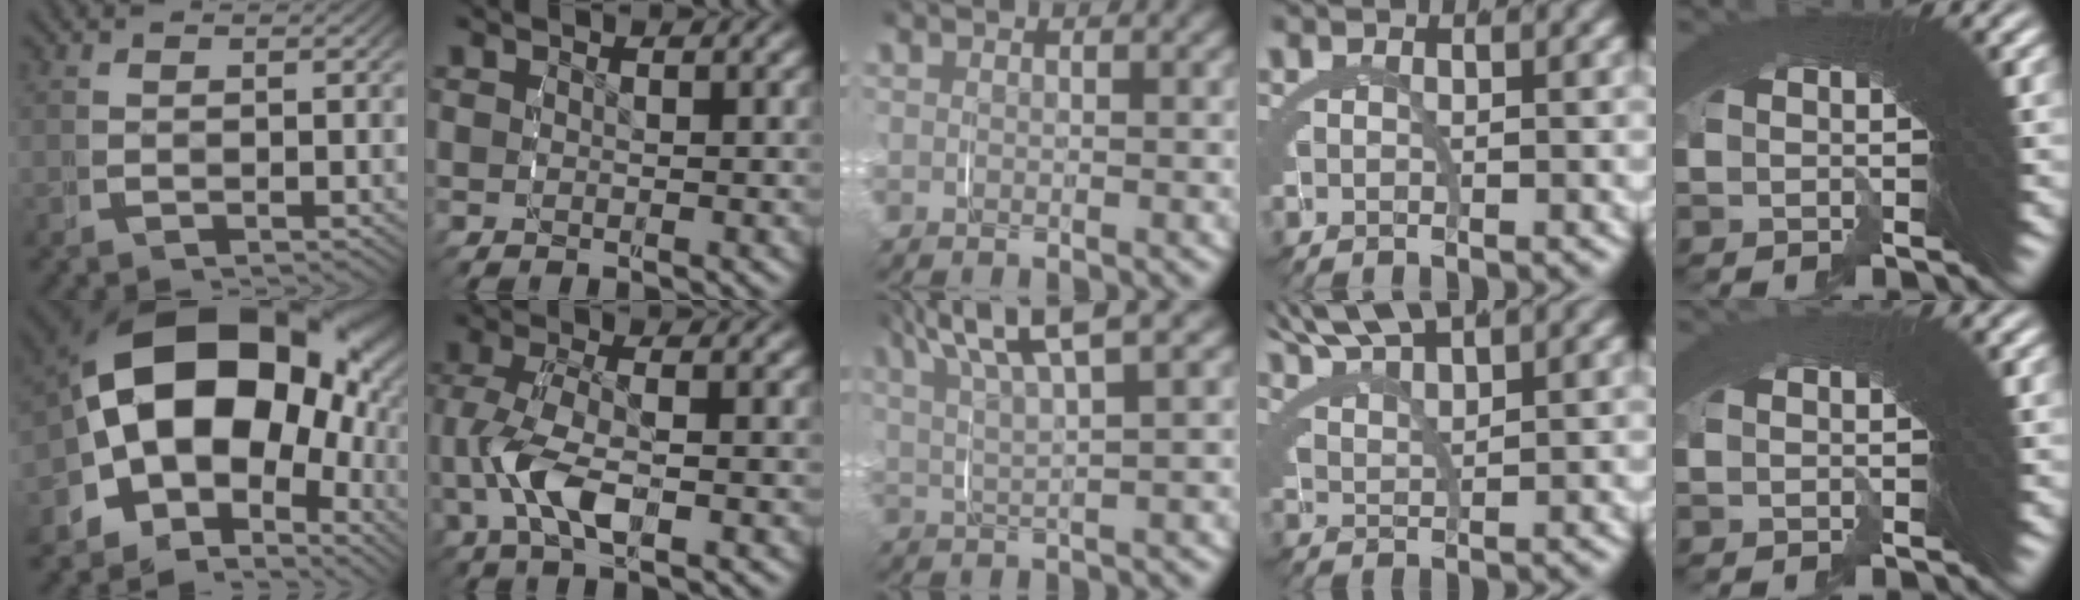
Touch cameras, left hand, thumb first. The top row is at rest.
{"thumb": {"total": 21.4, "force": [1.5, 14.4, 15.8], "torque": [-0.269, -0.039, 0.027]}, "index": {"total": 4.2, "force": [-0.5, 1.8, 3.7], "torque": [-0.081, 0.001, -0.011]}, "middle": {"total": 6.6, "force": [4.2, 1.5, 4.8], "torque": [-0.089, 0.014, 0.066]}, "ring": {"total": 4.7, "force": [4.4, -1.3, 1.0], "torque": [-0.010, 0.017, 0.080]}, "little": {"total": 0.8, "force": [-0.3, -0.2, -0.7], "torque": [0.012, -0.001, -0.006]}}